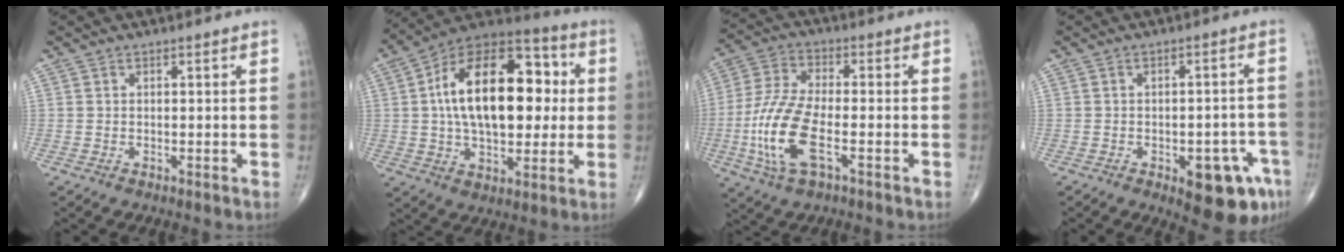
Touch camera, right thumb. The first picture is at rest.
{"total": 24.5, "force": [2.8, 13.4, 20.3], "torque": [-0.308, 0.023, 0.039]}
{"total": 13.6, "force": [-3.8, 5.2, 12.0], "torque": [-0.271, 0.011, -0.075]}
{"total": 11.4, "force": [-5.2, 4.7, 9.0], "torque": [-0.084, 0.023, -0.057]}